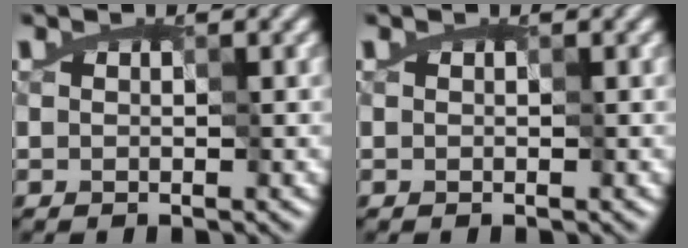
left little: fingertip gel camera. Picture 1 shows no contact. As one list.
[{"total": 0.0}]